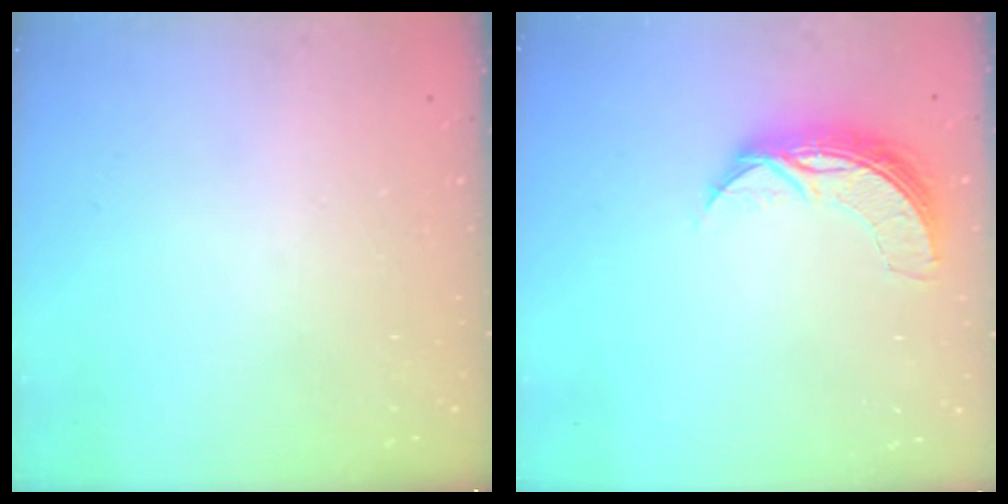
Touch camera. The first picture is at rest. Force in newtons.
{"total": 8.9, "press": 8.9, "slide": 0.4}